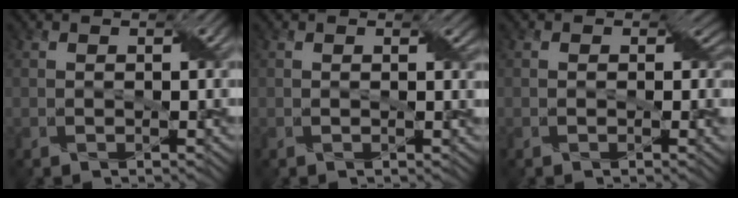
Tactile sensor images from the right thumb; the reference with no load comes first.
{"total": 0.8, "force": [0.4, 0.4, 0.6], "torque": [-0.008, -0.003, 0.006]}
{"total": 2.7, "force": [0.3, 2.2, 1.6], "torque": [-0.019, -0.007, 0.000]}